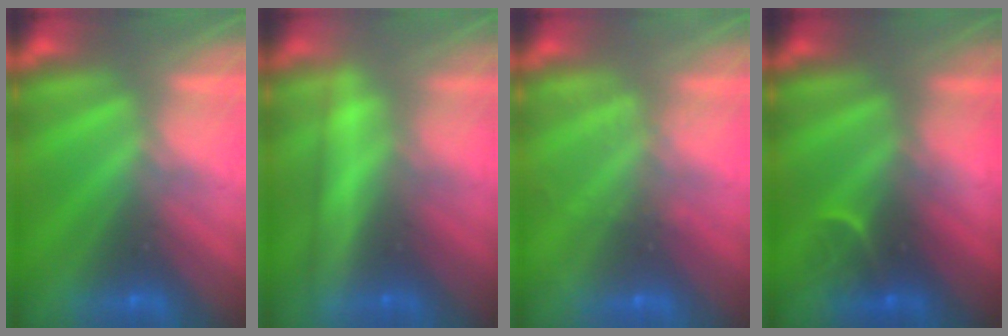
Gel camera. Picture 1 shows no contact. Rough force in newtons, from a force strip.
{"total": 2.4}
{"total": 1.8}
{"total": 2.8}